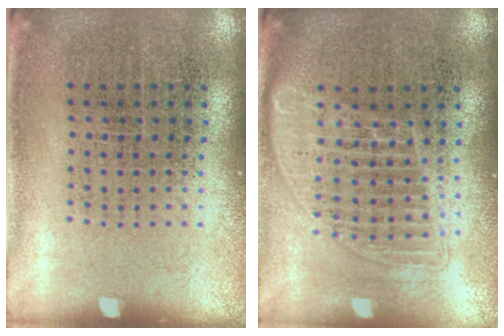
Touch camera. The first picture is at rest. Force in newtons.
{"total": 1.4, "press": 1.2, "slide": 0.7}